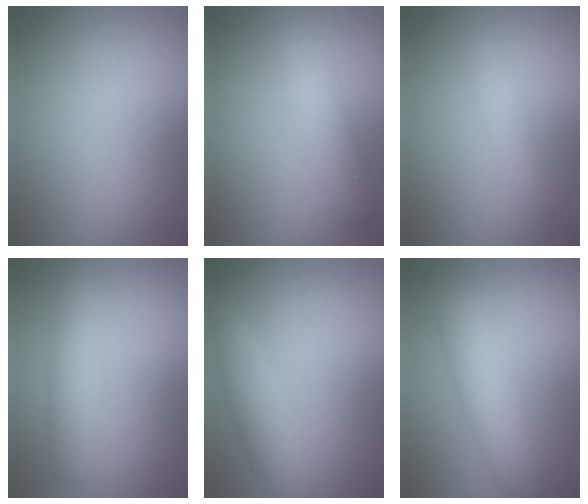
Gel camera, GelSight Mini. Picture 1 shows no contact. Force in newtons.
{"total": 3.5, "press": 3.5, "slide": 0.2}
{"total": 1.8, "press": 1.8, "slide": 0.0}
{"total": 3.1, "press": 3.1, "slide": 0.1}
{"total": 2.7, "press": 2.7, "slide": 0.0}
{"total": 4.3, "press": 4.3, "slide": 0.1}